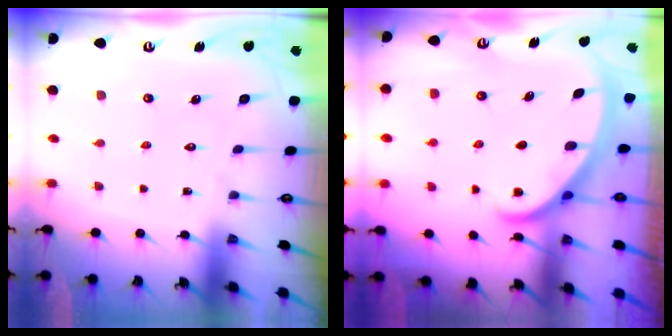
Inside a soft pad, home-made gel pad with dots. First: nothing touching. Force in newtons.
{"total": 3.1, "press": 3.1, "slide": 0.1}